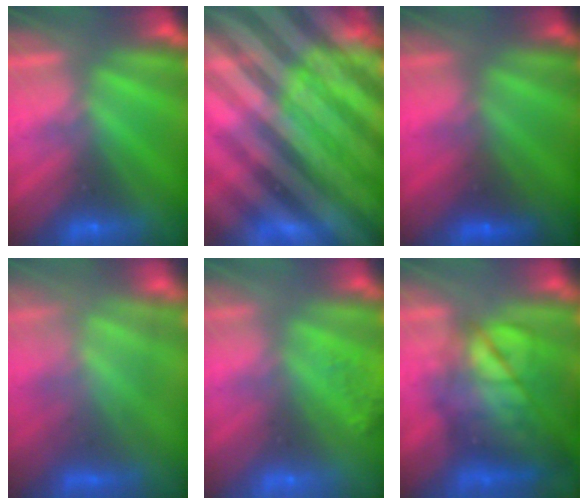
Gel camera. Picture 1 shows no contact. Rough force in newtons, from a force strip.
{"total": 8.6}
{"total": 1.5}
{"total": 4.1}
{"total": 8.0}
{"total": 9.5}